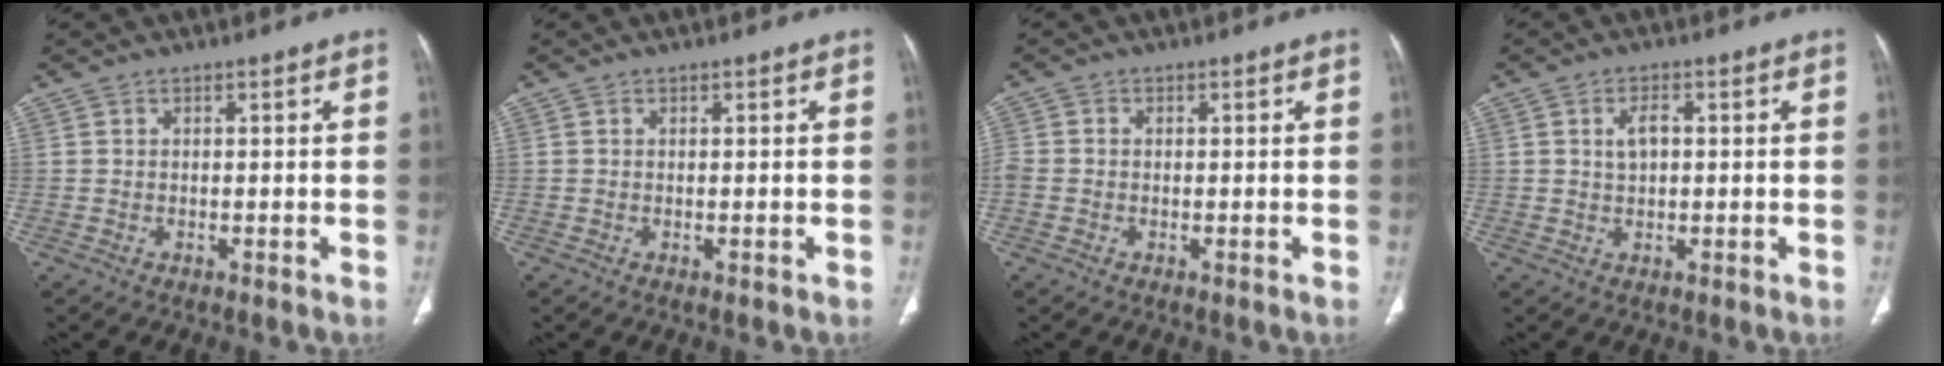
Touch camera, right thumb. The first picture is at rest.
{"total": 0.0}
{"total": 2.1, "force": [-0.4, 1.7, 1.1], "torque": [-0.029, 0.005, -0.010]}
{"total": 3.1, "force": [0.5, 1.8, 2.5], "torque": [-0.043, 0.005, 0.009]}